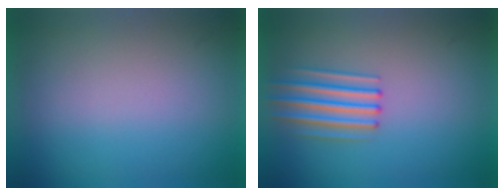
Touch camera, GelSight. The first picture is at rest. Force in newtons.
{"total": 2.6}